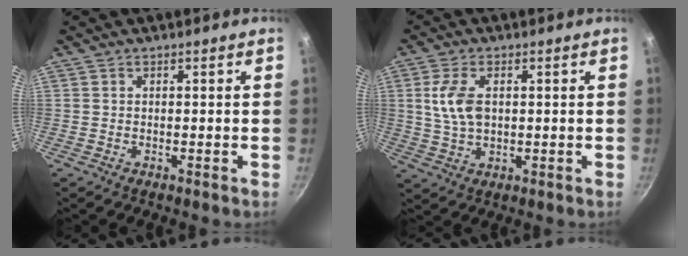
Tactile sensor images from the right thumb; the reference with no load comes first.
{"total": 7.4, "force": [1.3, 4.4, 5.9], "torque": [-0.114, 0.000, 0.024]}